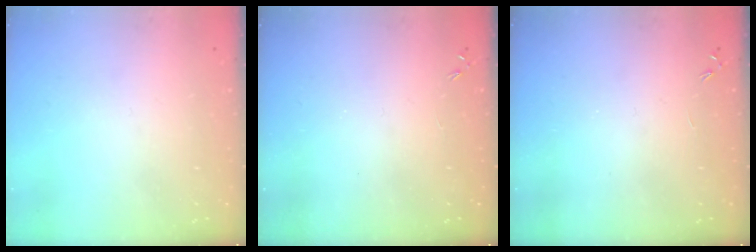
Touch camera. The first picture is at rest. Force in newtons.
{"total": 0.0}
{"total": 0.0}